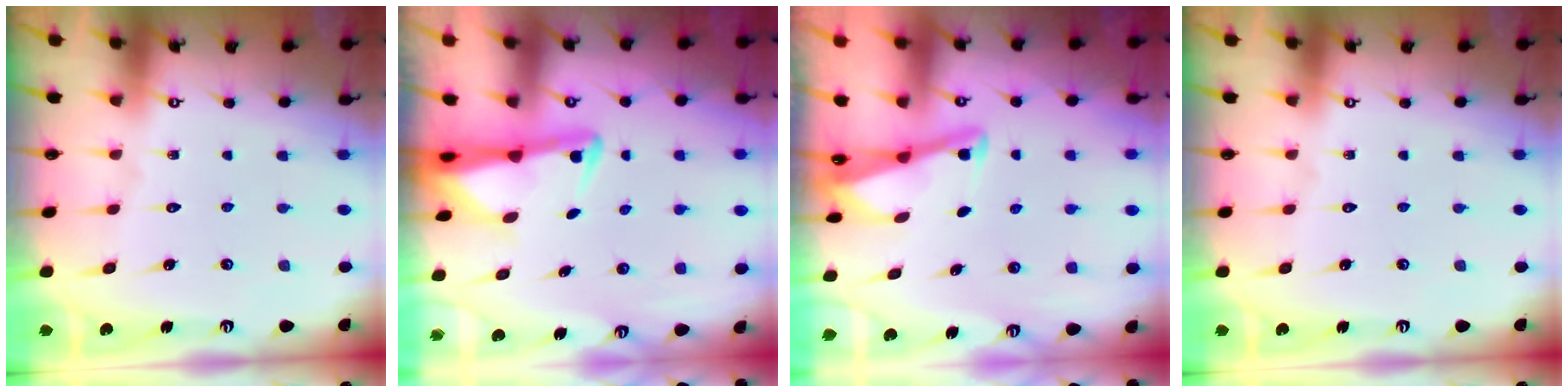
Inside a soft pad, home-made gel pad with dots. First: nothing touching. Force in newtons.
{"total": 2.6, "press": 2.5, "slide": 0.7}
{"total": 2.9, "press": 2.9, "slide": 0.4}
{"total": 0.0}